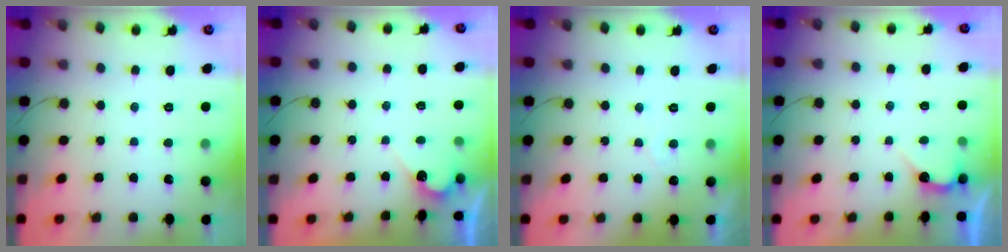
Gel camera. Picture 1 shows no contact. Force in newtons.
{"total": 3.7, "press": 3.7, "slide": 0.2}
{"total": 2.3, "press": 2.3, "slide": 0.1}
{"total": 2.8, "press": 2.8, "slide": 0.2}